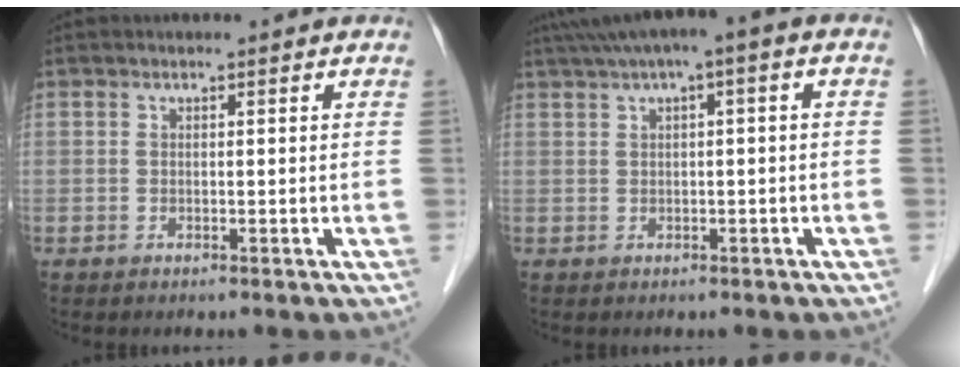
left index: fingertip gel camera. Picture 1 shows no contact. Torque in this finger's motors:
{"motor_torque": [-0.22, -0.28, 0.01, 0.14]}